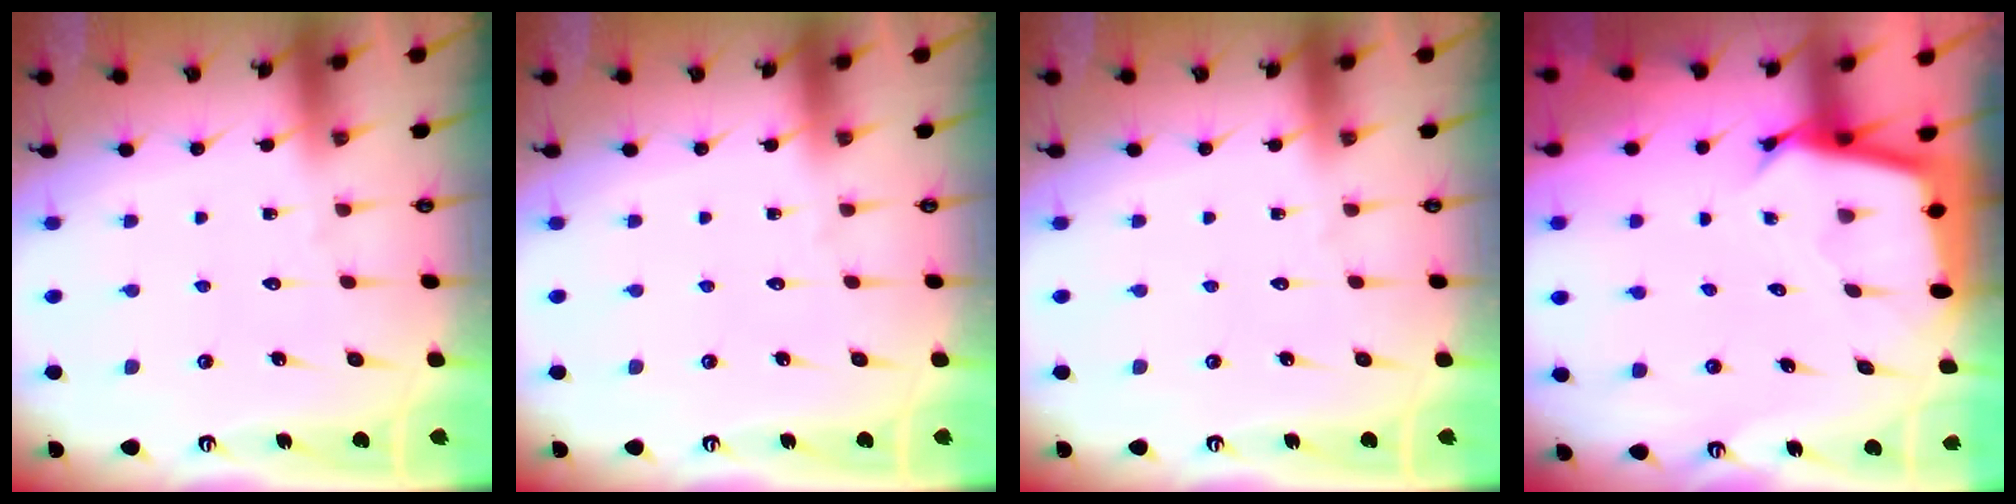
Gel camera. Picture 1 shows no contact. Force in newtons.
{"total": 0.0}
{"total": 0.0}
{"total": 3.2, "press": 3.2, "slide": 0.1}